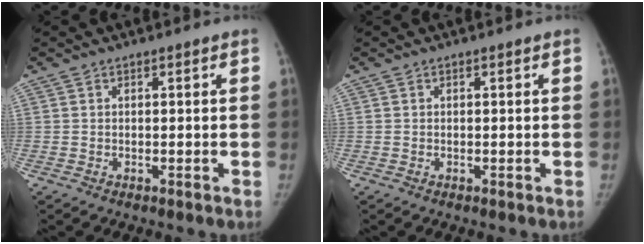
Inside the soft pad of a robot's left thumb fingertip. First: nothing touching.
{"total": 0.0}